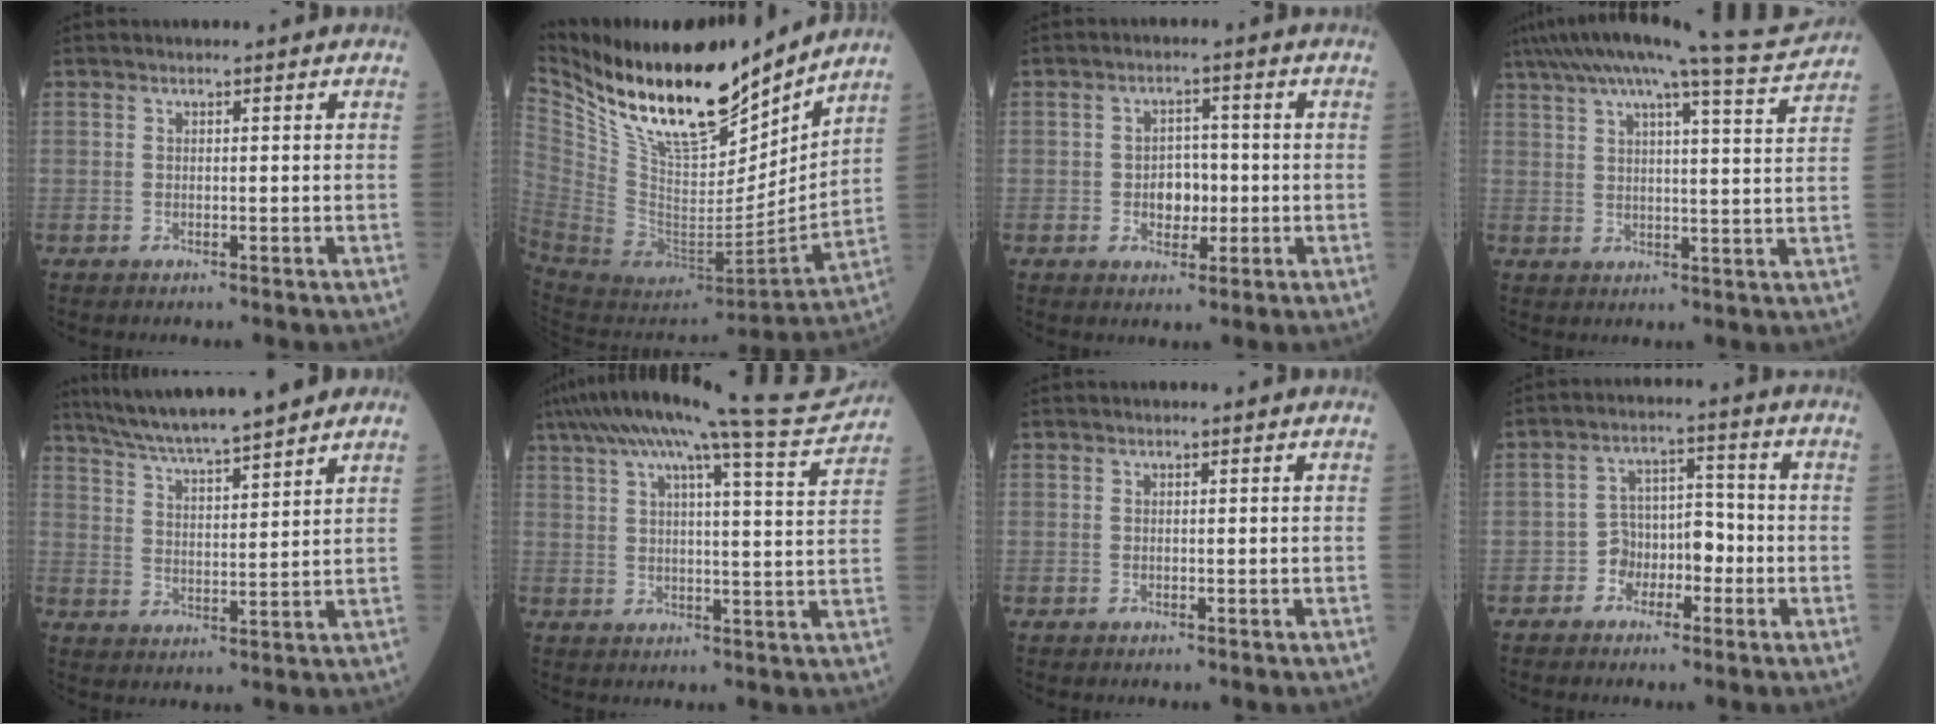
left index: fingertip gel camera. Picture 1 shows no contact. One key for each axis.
{"total": 23.7, "fx": 19.3, "fy": 6.4, "fz": 12.1, "tx": -0.233, "ty": -0.035, "tz": 0.345}
{"total": 4.2, "fx": -0.7, "fy": 2.9, "fz": 3.0, "tx": -0.046, "ty": 0.009, "tz": -0.009}
{"total": 14.6, "fx": 13.0, "fy": -1.3, "fz": 6.7, "tx": -0.114, "ty": -0.012, "tz": 0.173}
{"total": 13.7, "fx": 11.9, "fy": 0.5, "fz": 6.7, "tx": -0.118, "ty": 0.019, "tz": 0.195}
{"total": 17.5, "fx": 15.3, "fy": -0.9, "fz": 8.5, "tx": -0.145, "ty": -0.010, "tz": 0.206}
{"total": 0.0}
{"total": 5.3, "fx": -2.4, "fy": 3.7, "fz": 3.0, "tx": -0.045, "ty": 0.023, "tz": -0.046}